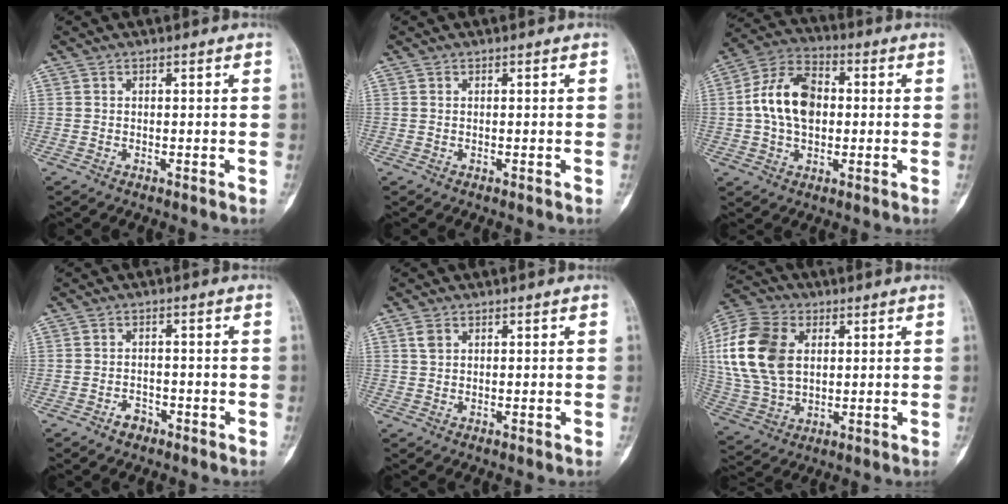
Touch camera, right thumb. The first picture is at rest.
{"total": 0.0}
{"total": 12.9, "force": [0.6, 8.5, 9.7], "torque": [-0.164, 0.023, 0.003]}
{"total": 2.3, "force": [-1.6, 1.6, 0.7], "torque": [-0.005, 0.015, -0.024]}
{"total": 1.9, "force": [0.9, 1.2, 1.2], "torque": [-0.022, 0.001, 0.018]}
{"total": 18.1, "force": [3.6, 12.2, 12.8], "torque": [-0.259, 0.003, 0.069]}